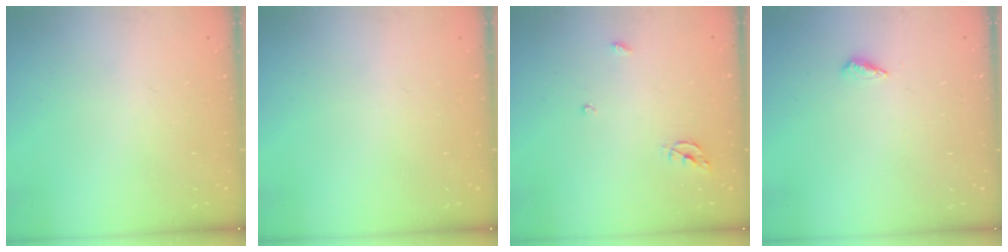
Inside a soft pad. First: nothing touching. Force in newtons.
{"total": 0.0}
{"total": 5.7, "press": 5.6, "slide": 0.5}
{"total": 3.6, "press": 3.4, "slide": 1.2}